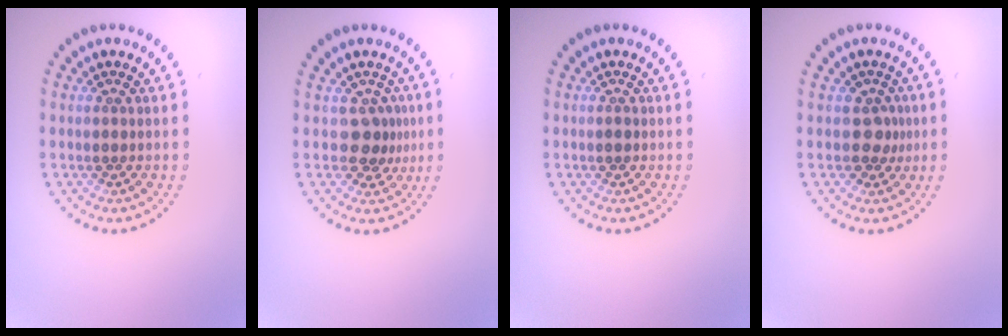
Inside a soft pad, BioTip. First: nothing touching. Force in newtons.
{"total": 2.2, "press": 1.5, "slide": 1.6}
{"total": 0.5, "press": 0.5, "slide": 0.1}
{"total": 1.9, "press": 1.4, "slide": 1.3}